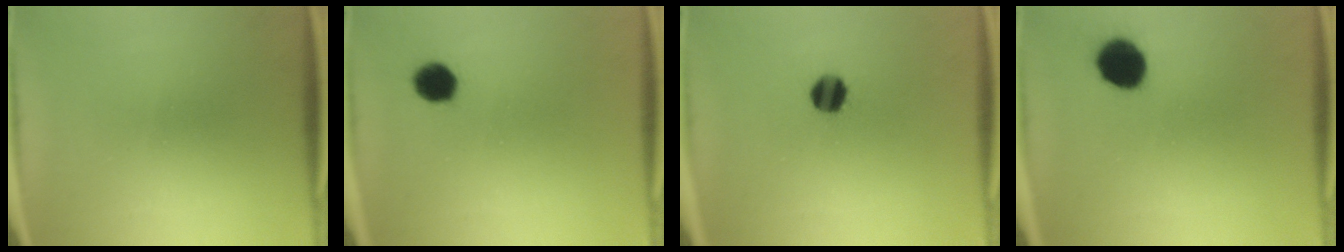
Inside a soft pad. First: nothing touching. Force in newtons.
{"total": 5.0}
{"total": 6.0}
{"total": 8.9}